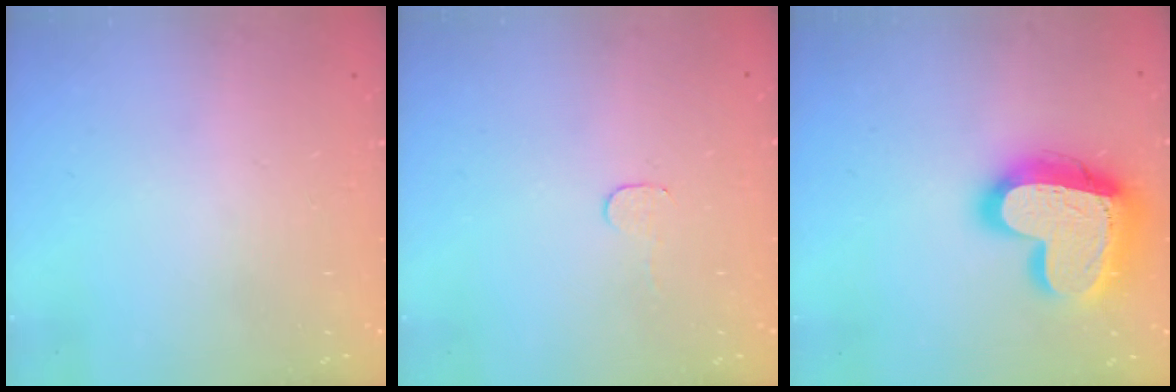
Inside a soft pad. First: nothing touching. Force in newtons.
{"total": 2.8, "press": 2.8, "slide": 0.2}
{"total": 22.7, "press": 22.6, "slide": 1.9}